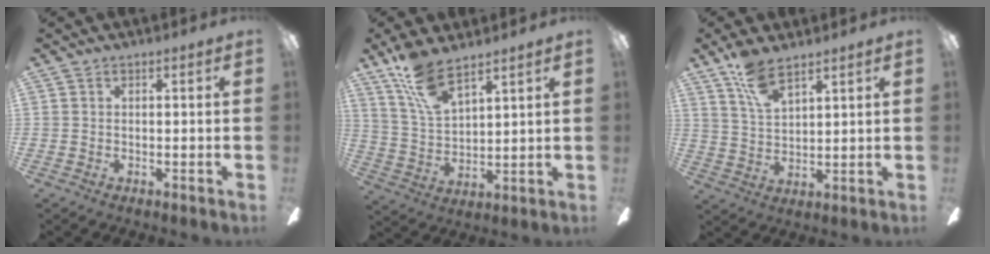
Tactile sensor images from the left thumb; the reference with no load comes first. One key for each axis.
{"total": 11.7, "fx": 8.9, "fy": 3.8, "fz": 6.7, "tx": -0.143, "ty": -0.036, "tz": 0.166}
{"total": 8.8, "fx": 6.5, "fy": 3.0, "fz": 5.1, "tx": -0.102, "ty": -0.028, "tz": 0.118}